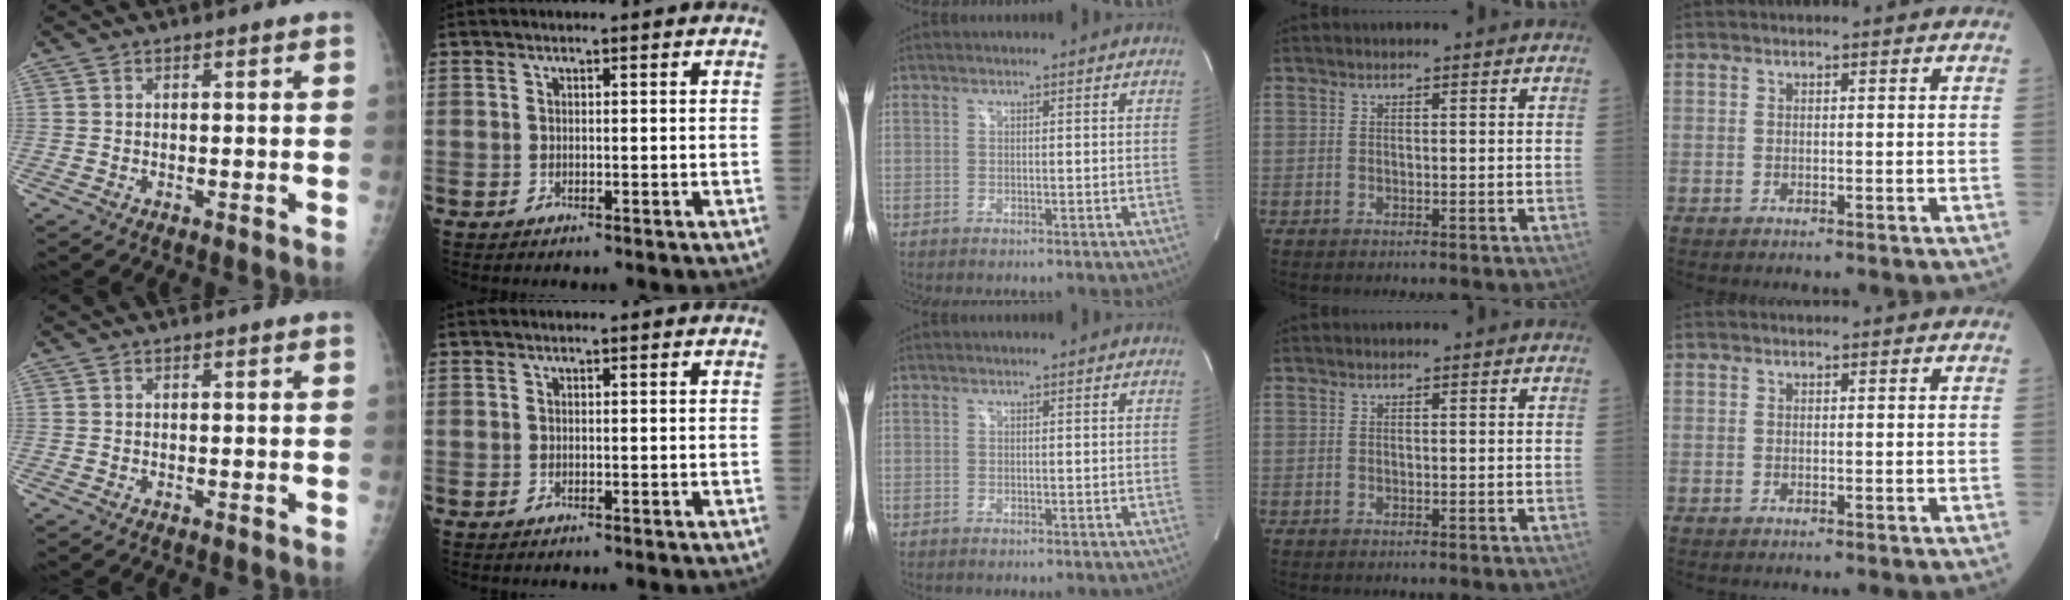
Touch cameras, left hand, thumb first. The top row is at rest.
{}